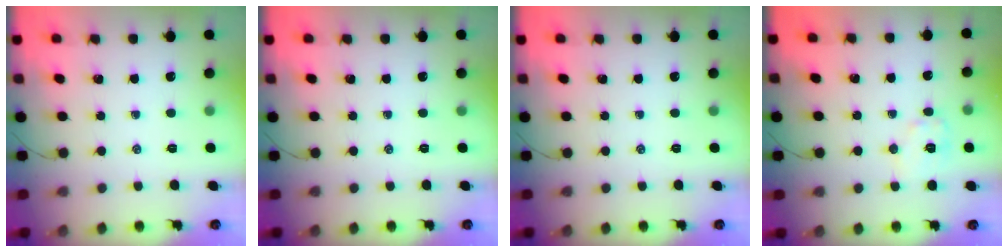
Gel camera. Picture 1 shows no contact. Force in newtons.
{"total": 0.0}
{"total": 0.0}
{"total": 7.5, "press": 7.5, "slide": 0.3}